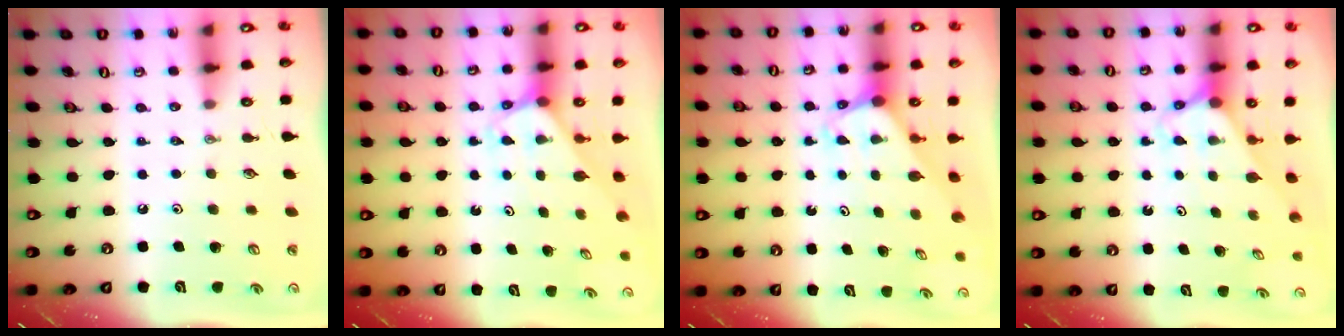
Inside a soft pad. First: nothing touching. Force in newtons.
{"total": 2.2, "press": 2.2, "slide": 0.1}
{"total": 2.0, "press": 2.0, "slide": 0.1}
{"total": 2.7, "press": 2.7, "slide": 0.2}